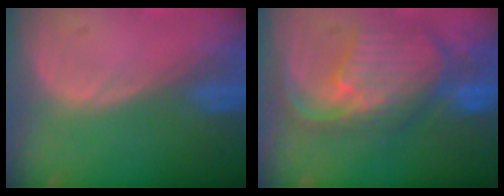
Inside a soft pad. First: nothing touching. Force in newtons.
{"total": 11.0, "press": 9.6, "slide": 5.3}